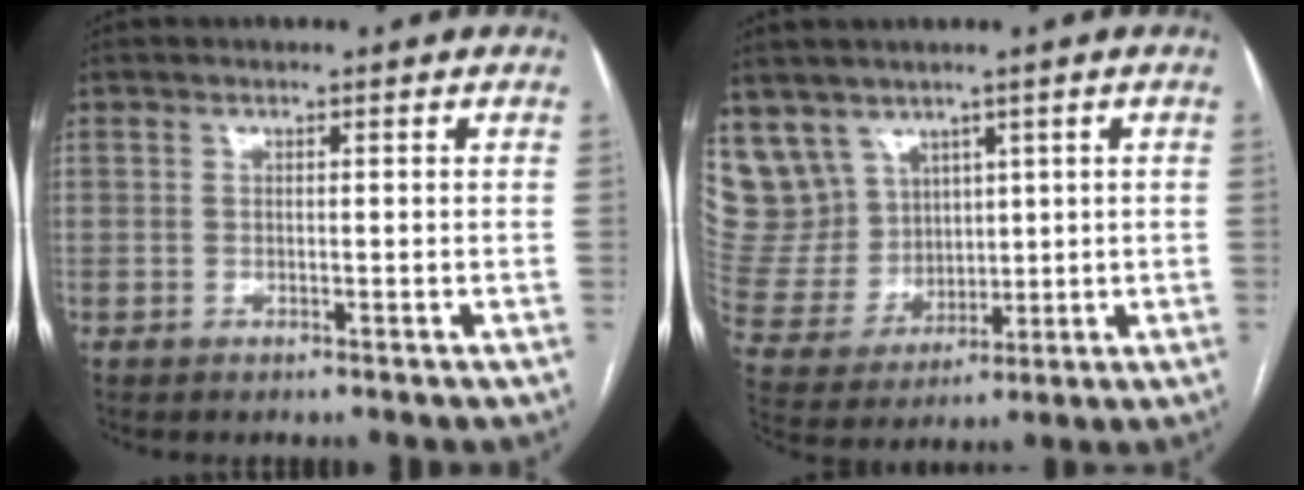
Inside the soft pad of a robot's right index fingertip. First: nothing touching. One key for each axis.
{"total": 10.4, "fx": 6.5, "fy": 8.1, "fz": 1.0, "tx": -0.041, "ty": 0.041, "tz": 0.153}